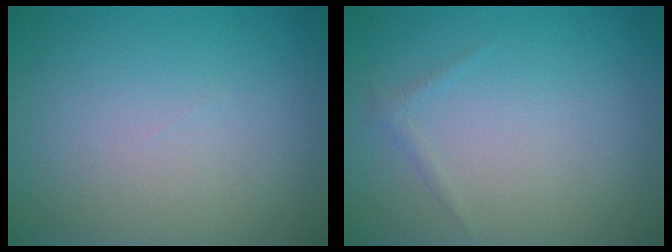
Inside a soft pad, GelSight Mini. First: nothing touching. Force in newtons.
{"total": 0.6, "press": 0.6, "slide": 0.0}